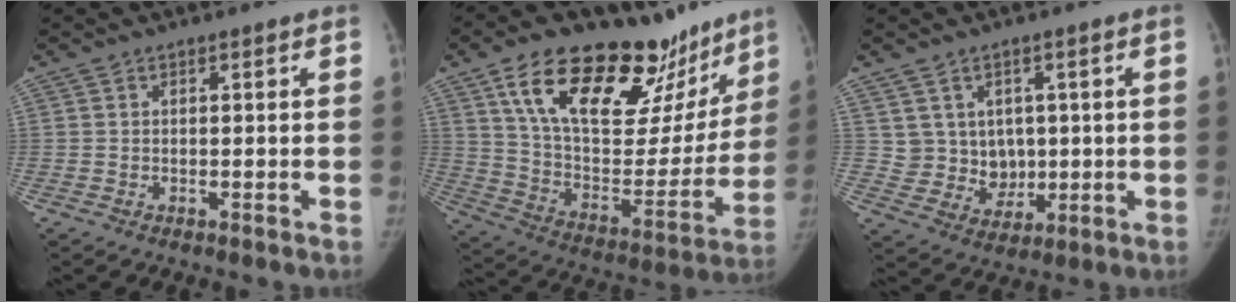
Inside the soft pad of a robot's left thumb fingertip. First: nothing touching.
{"total": 32.7, "force": [19.9, 15.5, 20.7], "torque": [-0.276, -0.037, 0.321]}
{"total": 7.4, "force": [1.7, 6.7, 2.8], "torque": [-0.007, -0.010, 0.044]}